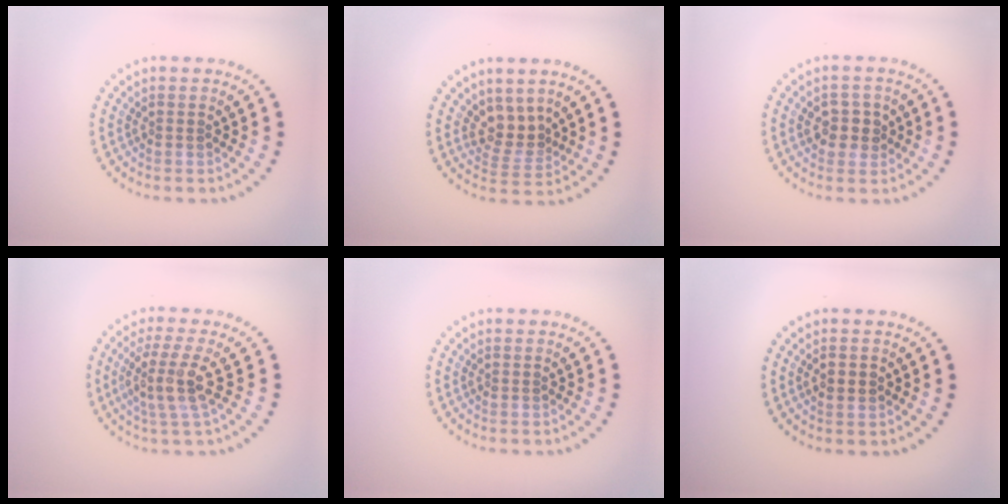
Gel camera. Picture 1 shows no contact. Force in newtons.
{"total": 2.8, "press": 1.9, "slide": 2.0}
{"total": 2.5, "press": 2.4, "slide": 0.3}
{"total": 3.8, "press": 2.8, "slide": 2.6}
{"total": 0.0}
{"total": 2.0, "press": 2.0, "slide": 0.1}